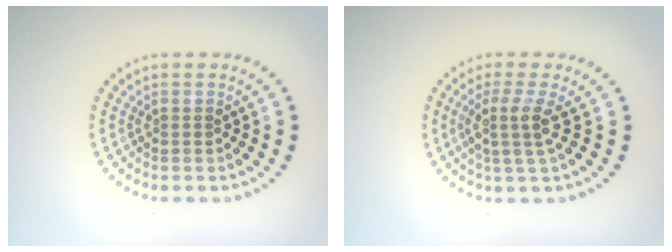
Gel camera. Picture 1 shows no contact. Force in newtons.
{"total": 2.7, "press": 2.0, "slide": 1.8}